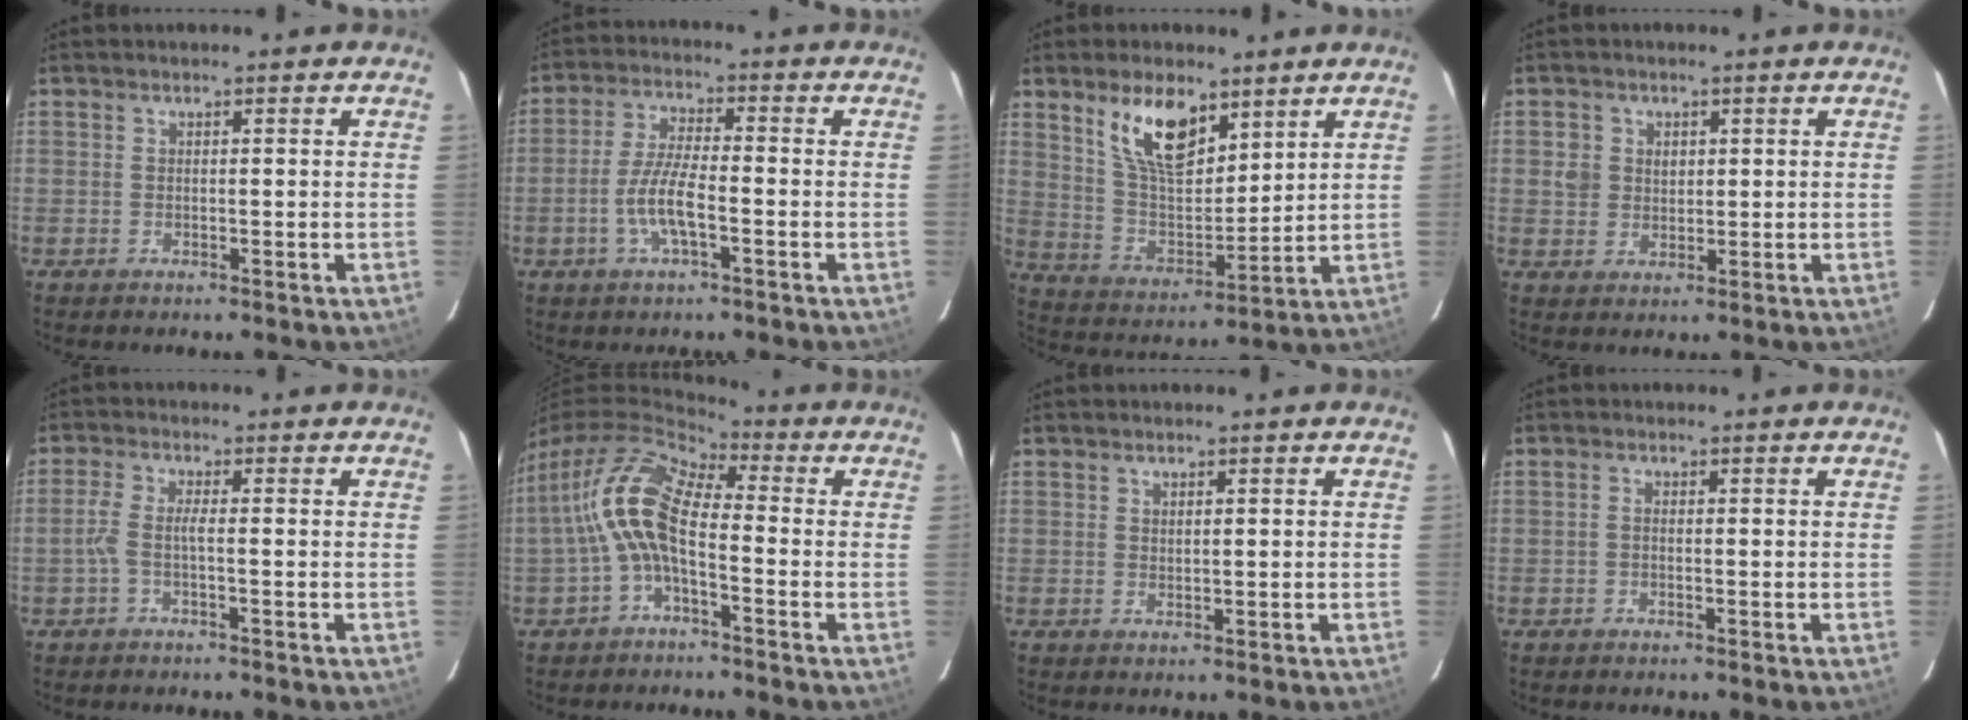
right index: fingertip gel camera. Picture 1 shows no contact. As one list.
[{"total": 7.3, "force": [-2.7, 1.6, 6.6], "torque": [-0.137, 0.001, -0.053]}, {"total": 13.2, "force": [7.9, 6.0, 8.8], "torque": [-0.159, 0.004, 0.158]}, {"total": 3.9, "force": [0.7, 3.6, 1.2], "torque": [-0.020, 0.010, 0.013]}, {"total": 2.7, "force": [-1.1, 0.2, 2.5], "torque": [-0.058, 0.003, -0.023]}, {"total": 10.7, "force": [-1.6, 4.7, 9.4], "torque": [-0.193, 0.016, -0.033]}, {"total": 0.9, "force": [0.5, 0.5, 0.5], "torque": [-0.008, 0.002, 0.010]}, {"total": 0.7, "force": [-0.2, 0.4, 0.5], "torque": [-0.011, 0.003, -0.006]}]